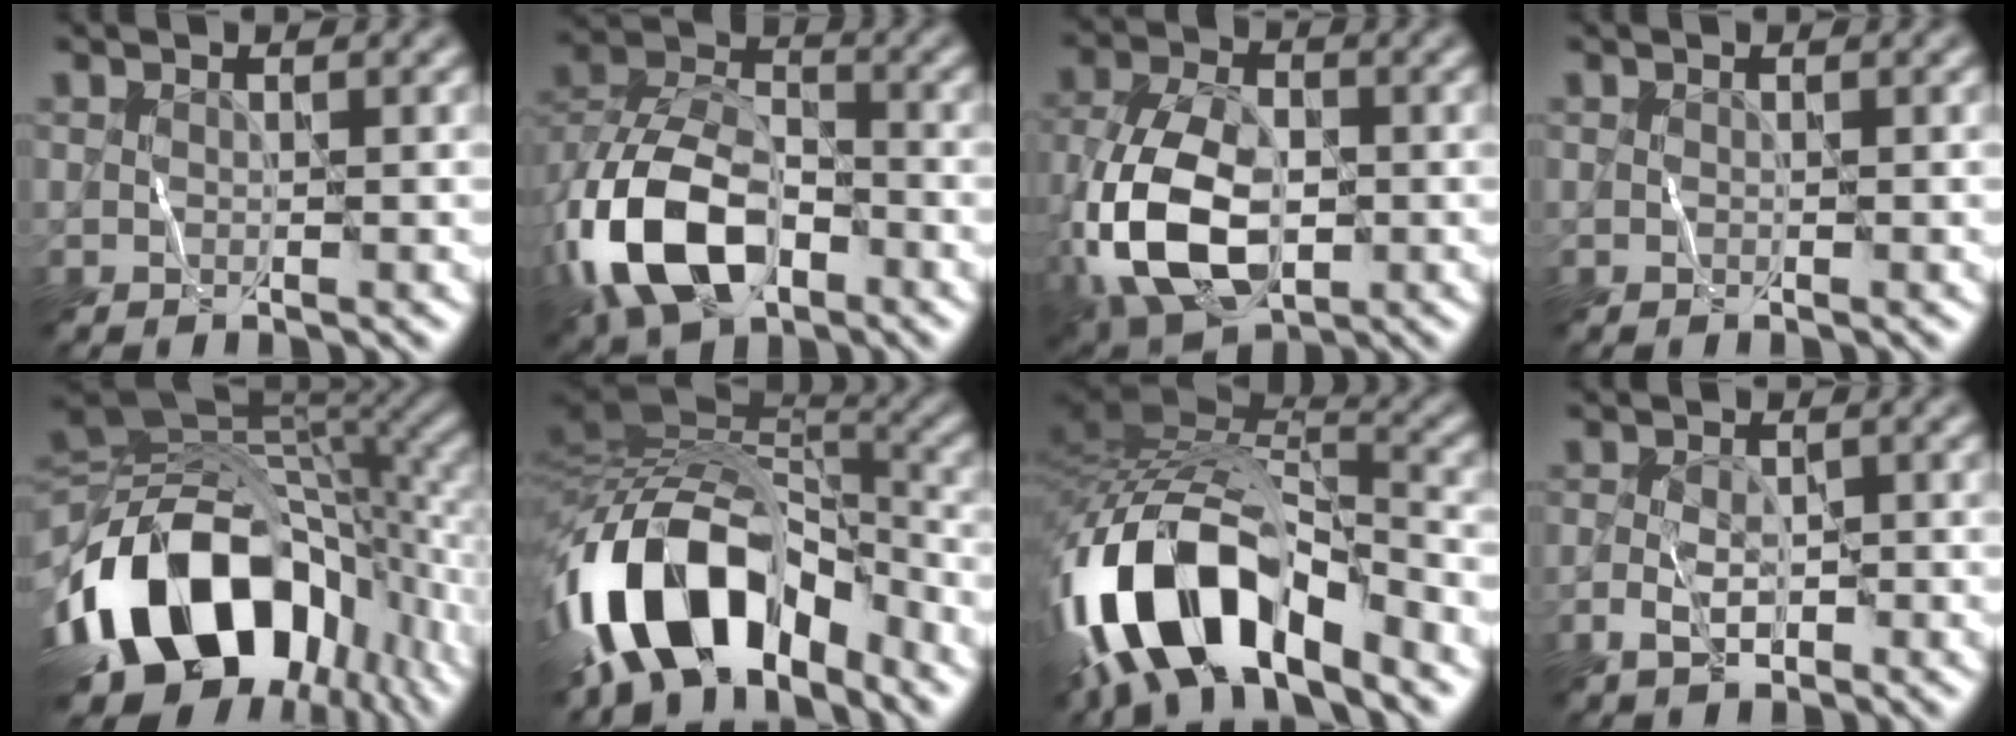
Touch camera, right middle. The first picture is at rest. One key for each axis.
{"total": 11.2, "fx": -4.6, "fy": 6.6, "fz": 7.7, "tx": -0.164, "ty": 0.004, "tz": -0.097}
{"total": 12.0, "fx": -3.4, "fy": 7.0, "fz": 9.1, "tx": -0.206, "ty": -0.015, "tz": -0.074}
{"total": 0.0}
{"total": 17.3, "fx": -6.5, "fy": 10.3, "fz": 12.2, "tx": -0.232, "ty": 0.008, "tz": -0.113}
{"total": 14.4, "fx": -6.6, "fy": 8.0, "fz": 10.0, "tx": -0.174, "ty": 0.021, "tz": -0.119}
{"total": 14.4, "fx": -7.5, "fy": 6.4, "fz": 10.5, "tx": -0.196, "ty": -0.002, "tz": -0.132}
{"total": 2.3, "fx": -1.1, "fy": 1.2, "fz": 1.6, "tx": -0.029, "ty": 0.004, "tz": -0.024}